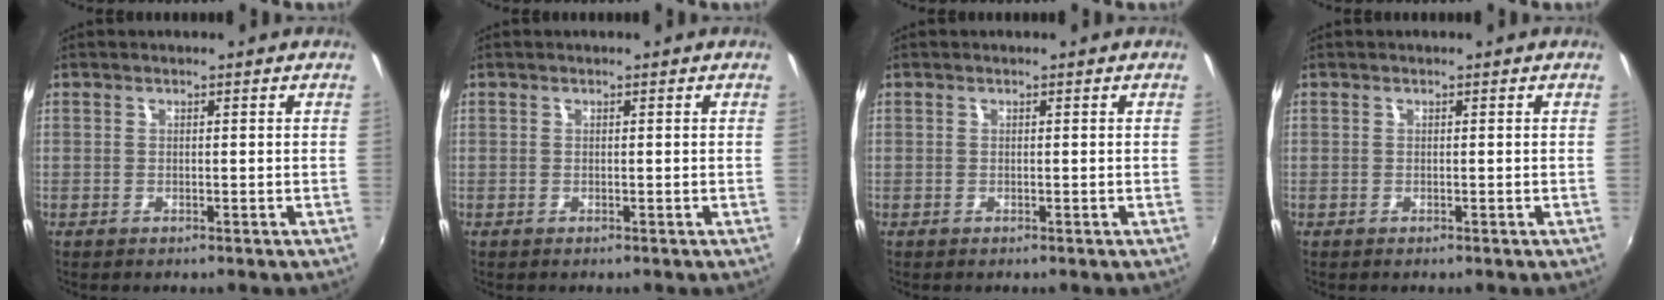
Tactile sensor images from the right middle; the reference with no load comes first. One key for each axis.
{"total": 0.0}
{"total": 0.0}
{"total": 0.0}